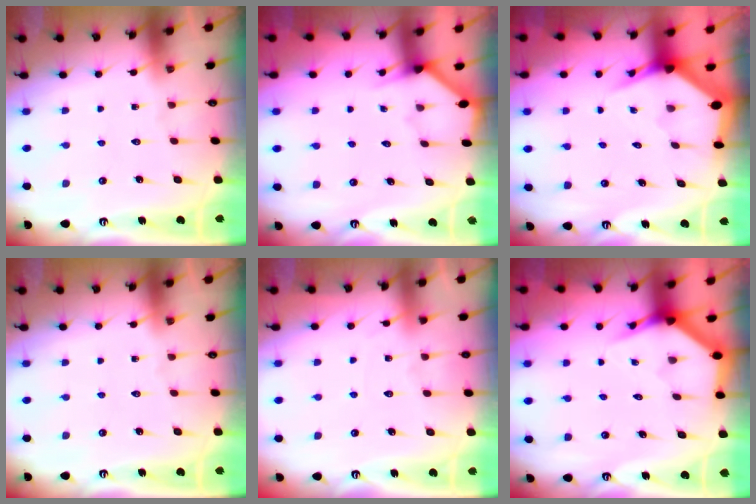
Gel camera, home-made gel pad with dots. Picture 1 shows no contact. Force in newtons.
{"total": 1.9, "press": 1.9, "slide": 0.1}
{"total": 3.6, "press": 3.6, "slide": 0.3}
{"total": 0.0}
{"total": 4.0, "press": 4.0, "slide": 0.5}
{"total": 3.8, "press": 3.8, "slide": 0.2}